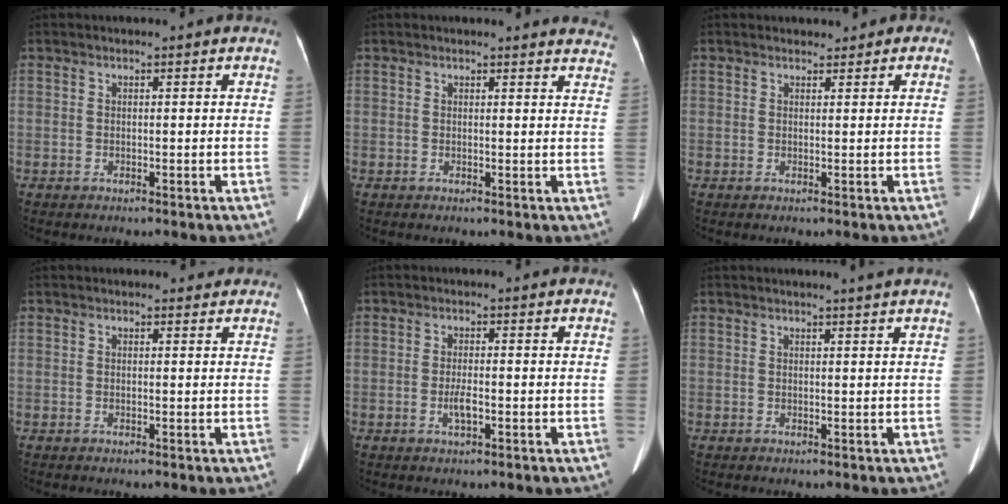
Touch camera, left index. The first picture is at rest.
{"total": 7.1, "force": [7.0, 1.2, 0.6], "torque": [0.025, -0.028, 0.038]}
{"total": 1.3, "force": [0.9, 0.9, 0.1], "torque": [0.006, 0.006, 0.010]}
{"total": 1.2, "force": [1.0, 0.6, 0.1], "torque": [-0.007, 0.001, 0.008]}
{"total": 2.1, "force": [-0.7, 0.4, 1.9], "torque": [-0.040, -0.002, -0.011]}
{"total": 2.1, "force": [1.8, -0.7, 0.8], "torque": [-0.018, -0.004, 0.025]}